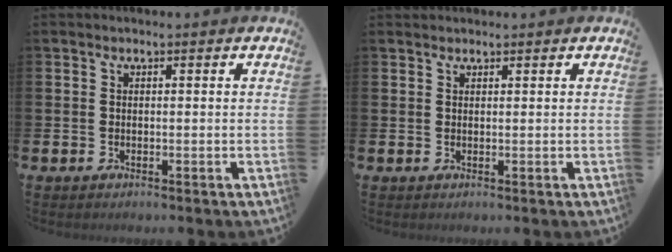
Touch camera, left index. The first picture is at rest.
{"total": 0.9, "force": [0.8, 0.2, -0.1], "torque": [0.009, -0.001, 0.014]}